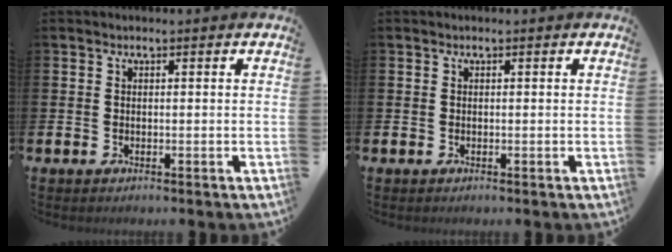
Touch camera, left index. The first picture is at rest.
{"total": 0.0}